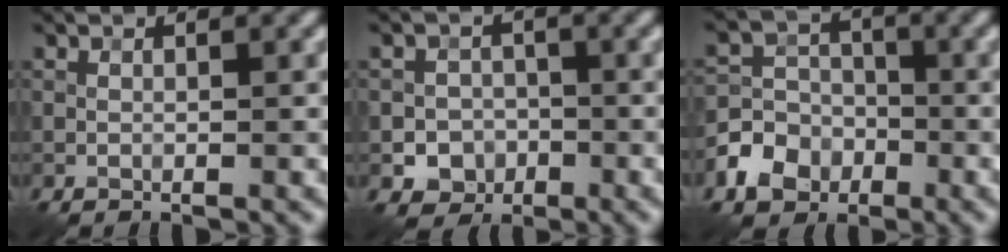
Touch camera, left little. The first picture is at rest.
{"total": 2.9, "force": [-1.0, 2.6, 0.8], "torque": [0.001, 0.002, -0.020]}
{"total": 5.0, "force": [-2.4, 4.0, 1.6], "torque": [-0.018, 0.002, -0.063]}